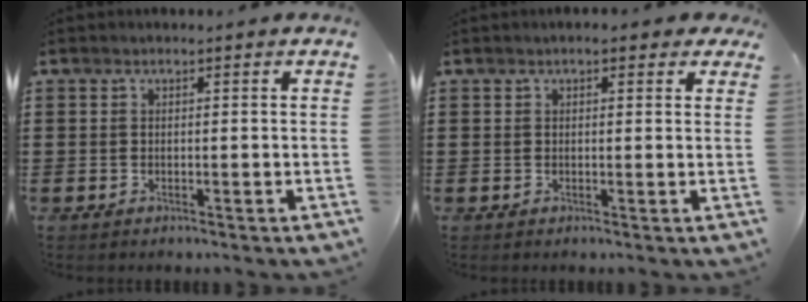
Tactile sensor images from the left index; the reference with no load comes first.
{"total": 1.4, "force": [0.7, 0.7, 1.0], "torque": [-0.022, 0.008, 0.010]}